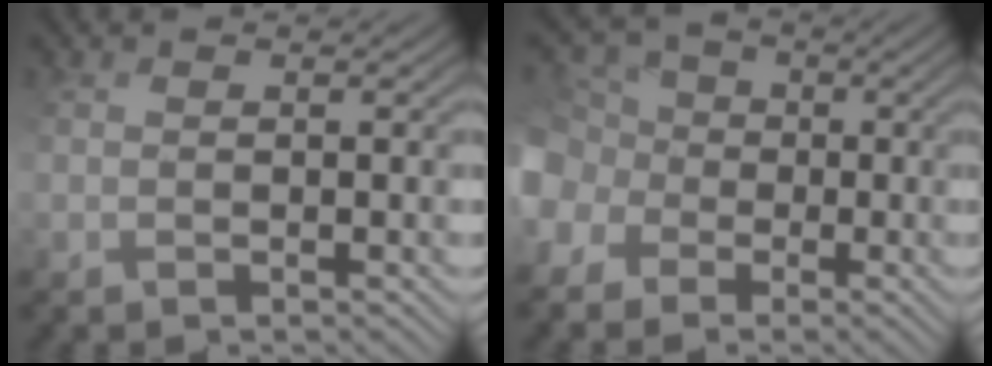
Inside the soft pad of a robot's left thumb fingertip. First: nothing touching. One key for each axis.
{"total": 10.0, "fx": -2.6, "fy": 8.7, "fz": 4.1, "tx": -0.135, "ty": -0.019, "tz": -0.076}